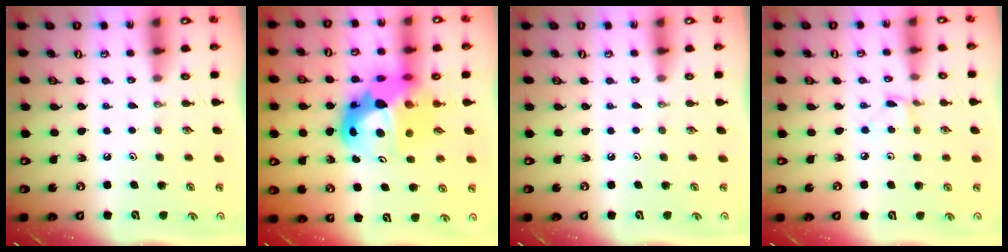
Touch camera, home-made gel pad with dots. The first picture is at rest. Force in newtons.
{"total": 17.5, "press": 17.4, "slide": 1.6}
{"total": 0.0}
{"total": 2.8, "press": 2.8, "slide": 0.3}